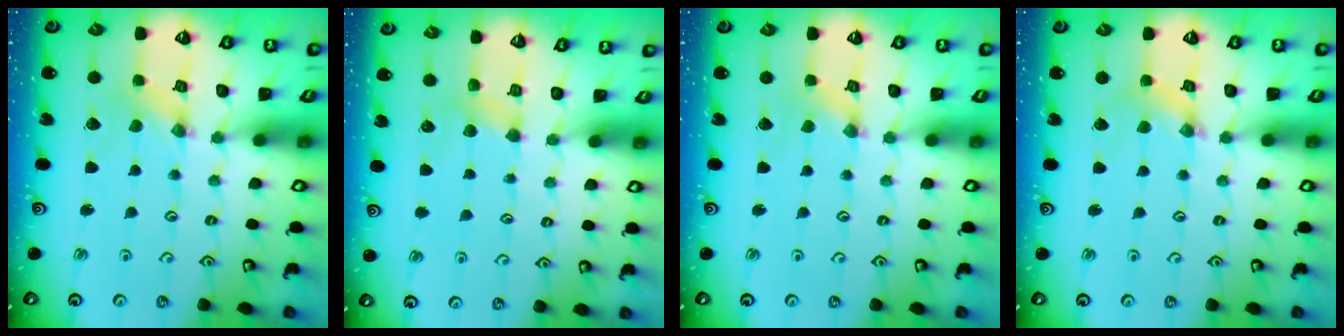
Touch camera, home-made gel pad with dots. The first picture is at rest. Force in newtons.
{"total": 4.0, "press": 4.0, "slide": 0.6}
{"total": 0.5, "press": 0.5, "slide": 0.2}
{"total": 4.4, "press": 4.4, "slide": 0.5}